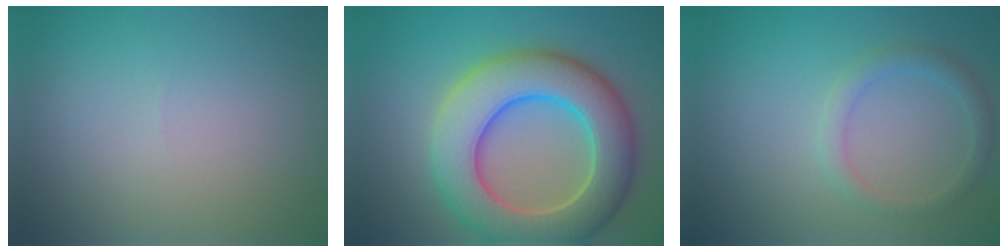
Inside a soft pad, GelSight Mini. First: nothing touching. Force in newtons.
{"total": 10.1, "press": 10.1, "slide": 0.8}
{"total": 1.9, "press": 1.9, "slide": 0.1}